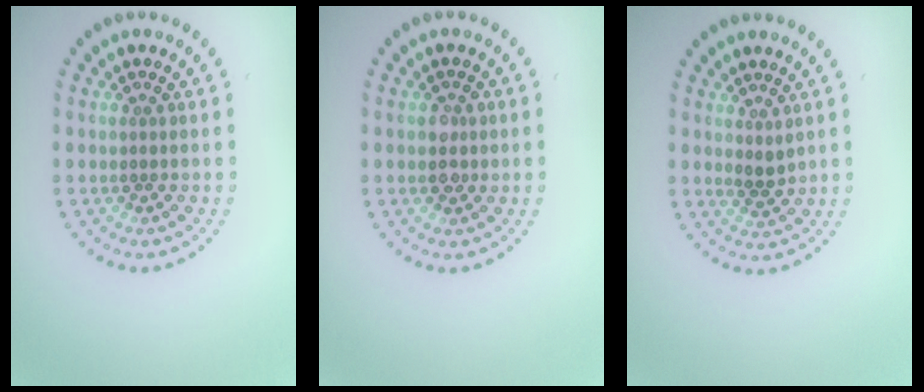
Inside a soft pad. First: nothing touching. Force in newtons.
{"total": 1.7, "press": 1.7, "slide": 0.3}
{"total": 1.2, "press": 0.9, "slide": 0.7}